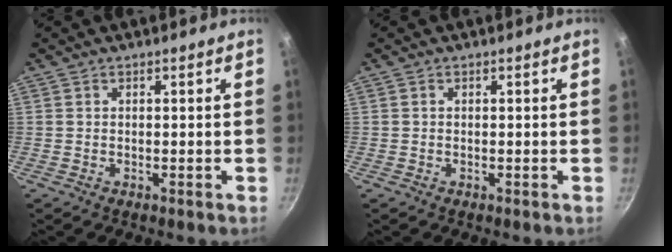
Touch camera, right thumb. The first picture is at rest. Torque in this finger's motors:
{"motor_torque": [0.32, -0.01, -0.39, 0.29, 0.04]}